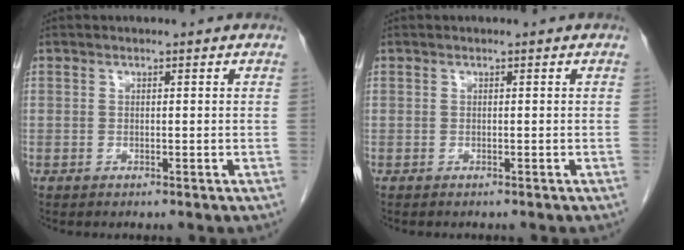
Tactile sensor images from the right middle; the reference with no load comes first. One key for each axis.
{"total": 1.8, "fx": -1.6, "fy": 0.5, "fz": 0.7, "tx": -0.016, "ty": -0.004, "tz": -0.017}